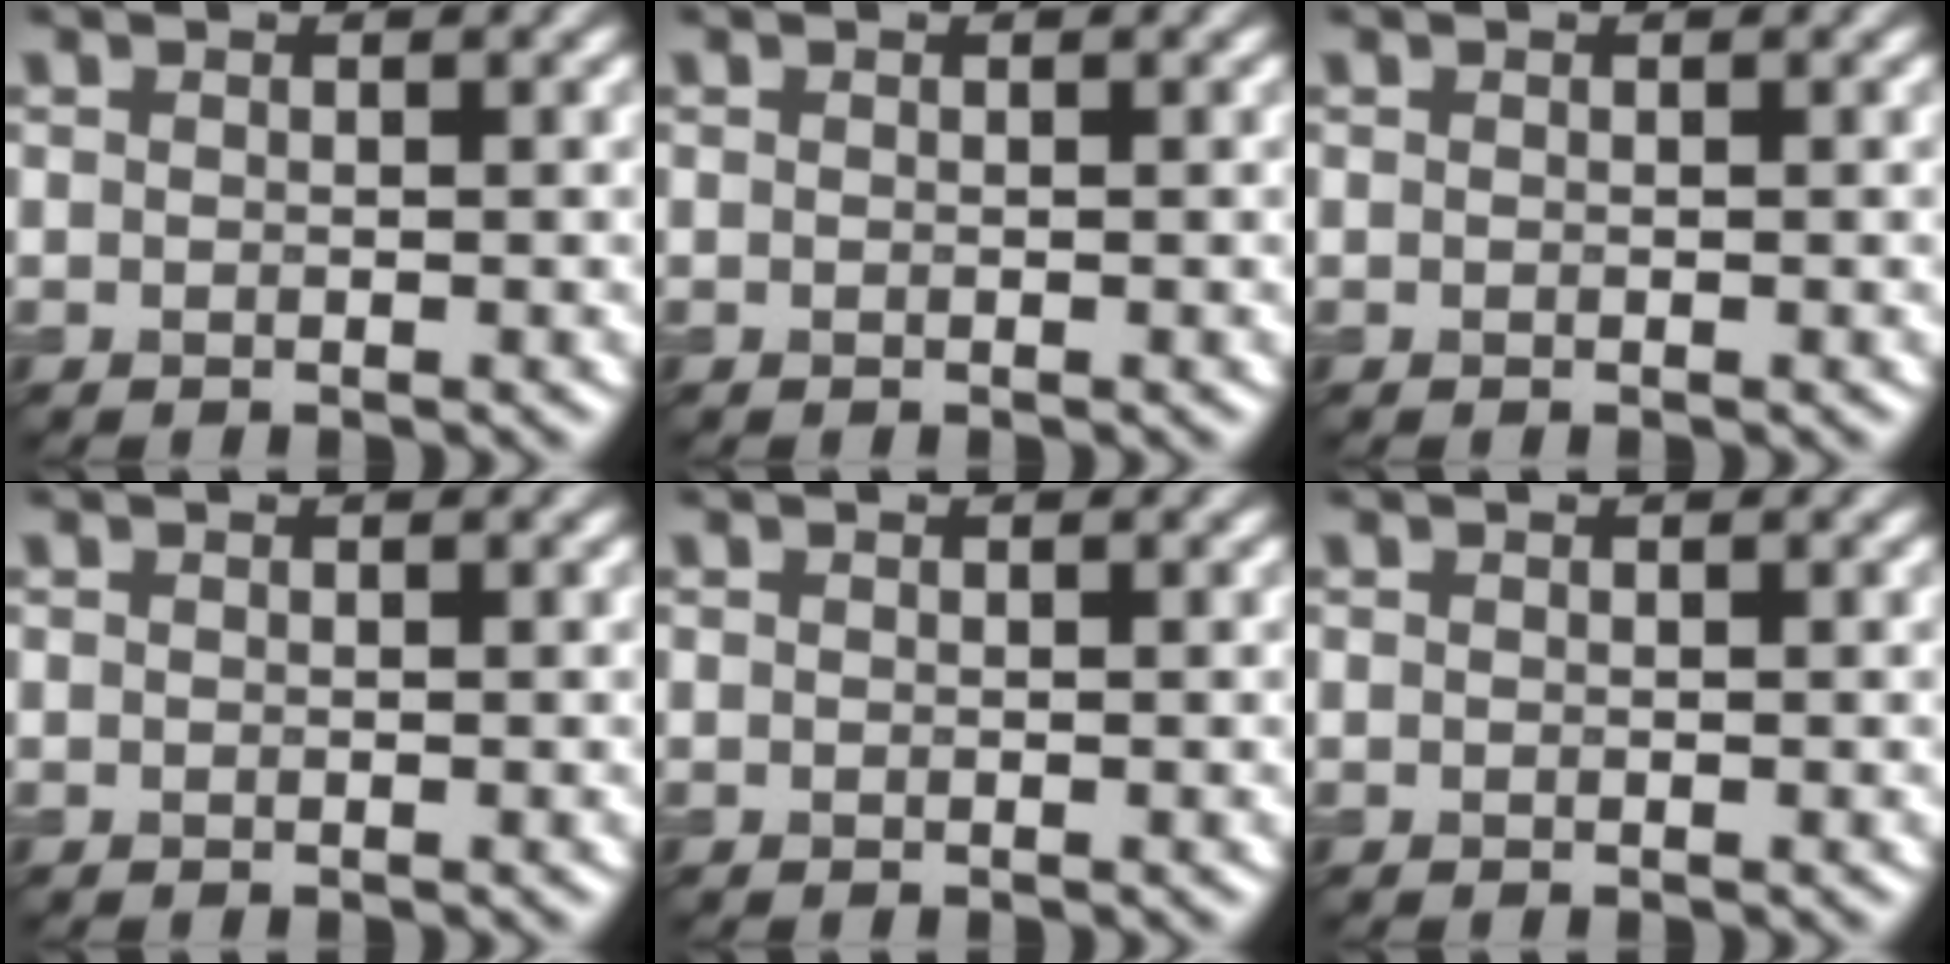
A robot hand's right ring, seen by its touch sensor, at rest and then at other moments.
{"total": 0.0}
{"total": 0.0}
{"total": 0.0}
{"total": 0.0}
{"total": 0.0}